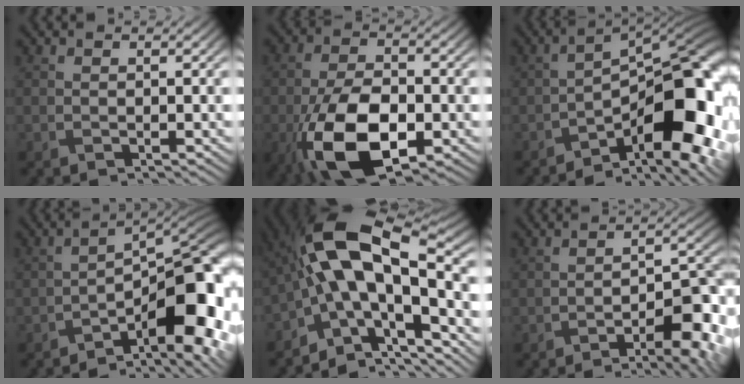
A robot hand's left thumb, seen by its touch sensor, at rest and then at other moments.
{"total": 13.1, "force": [-5.3, 6.4, 10.2], "torque": [-0.210, -0.023, -0.101]}
{"total": 13.4, "force": [-6.4, 5.2, 10.6], "torque": [-0.139, -0.003, -0.112]}
{"total": 11.0, "force": [-5.6, 3.3, 9.0], "torque": [-0.126, 0.005, -0.093]}
{"total": 15.8, "force": [-2.0, 6.5, 14.3], "torque": [-0.240, 0.023, -0.046]}
{"total": 7.4, "force": [-4.0, 2.0, 6.0], "torque": [-0.080, -0.006, -0.055]}